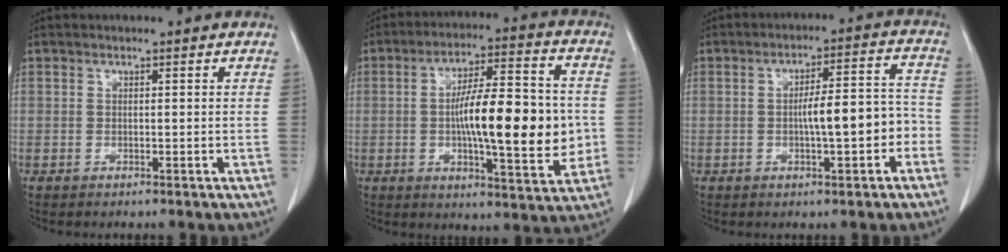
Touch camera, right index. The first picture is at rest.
{"total": 17.3, "force": [-1.2, 3.8, 16.8], "torque": [-0.267, 0.011, -0.017]}
{"total": 8.2, "force": [-2.0, 1.9, 7.7], "torque": [-0.122, 0.028, -0.026]}